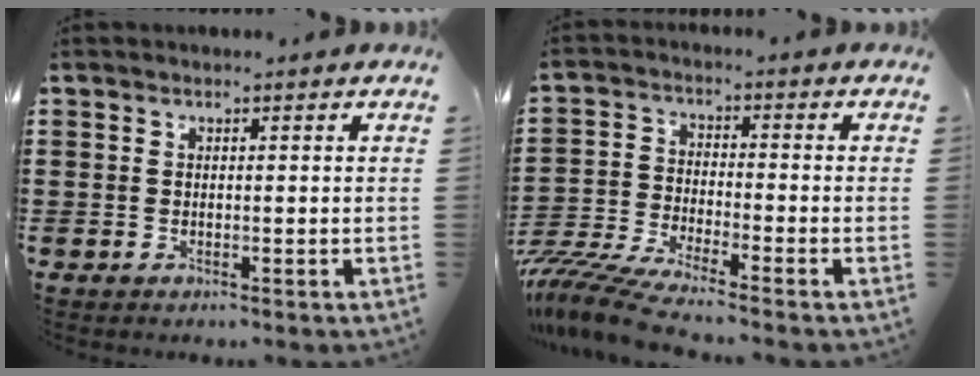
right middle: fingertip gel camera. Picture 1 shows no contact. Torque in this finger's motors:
{"motor_torque": [1.35, -0.66, 0.67, 0.21]}